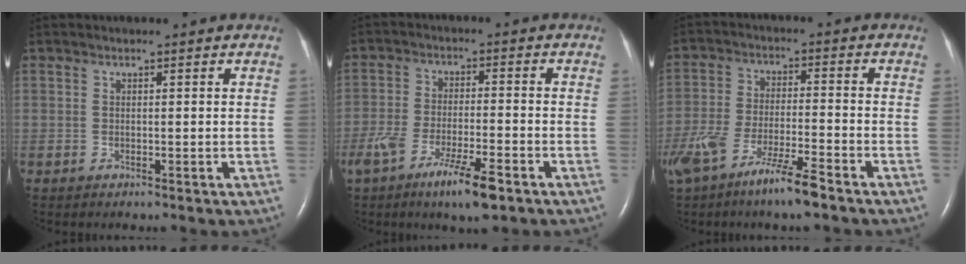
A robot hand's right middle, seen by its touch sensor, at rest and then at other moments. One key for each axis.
{"total": 9.6, "fx": -5.9, "fy": 1.4, "fz": 7.4, "tx": -0.145, "ty": -0.019, "tz": -0.101}
{"total": 11.1, "fx": -7.8, "fy": 1.2, "fz": 7.8, "tx": -0.164, "ty": -0.018, "tz": -0.144}